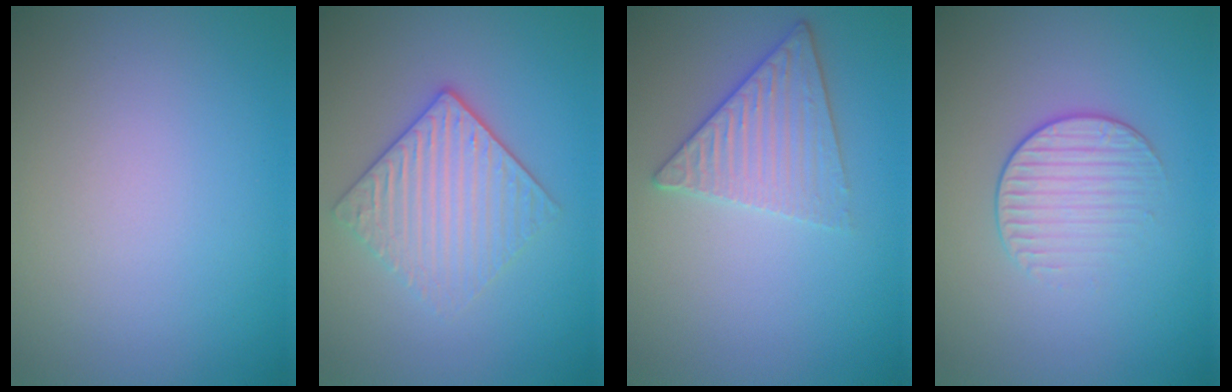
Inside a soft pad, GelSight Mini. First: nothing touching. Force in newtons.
{"total": 3.8, "press": 3.2, "slide": 2.1}
{"total": 3.3, "press": 3.2, "slide": 0.9}
{"total": 2.0, "press": 1.4, "slide": 1.4}